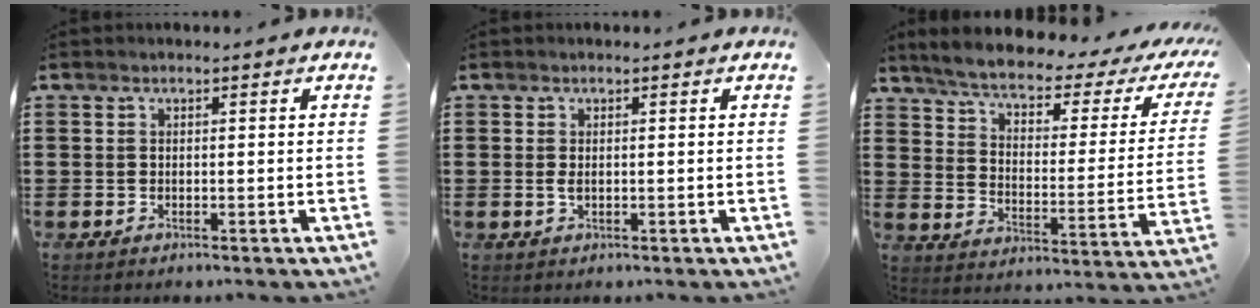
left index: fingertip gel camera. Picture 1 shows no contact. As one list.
[{"total": 1.0, "force": [-0.1, 0.4, 0.9], "torque": [-0.027, -0.001, -0.004]}, {"total": 4.4, "force": [3.2, 0.8, 3.0], "torque": [-0.076, -0.029, 0.047]}]